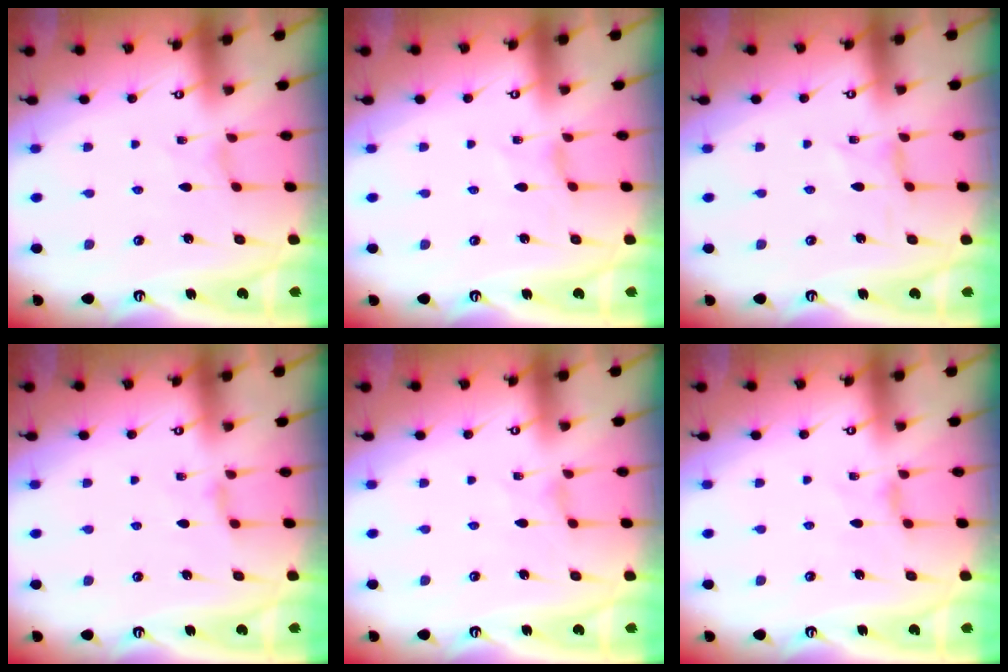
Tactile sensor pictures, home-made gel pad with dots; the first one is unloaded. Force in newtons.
{"total": 1.1, "press": 1.1, "slide": 0.3}
{"total": 0.0}
{"total": 2.3, "press": 2.2, "slide": 0.5}
{"total": 0.0}
{"total": 1.1, "press": 1.0, "slide": 0.3}